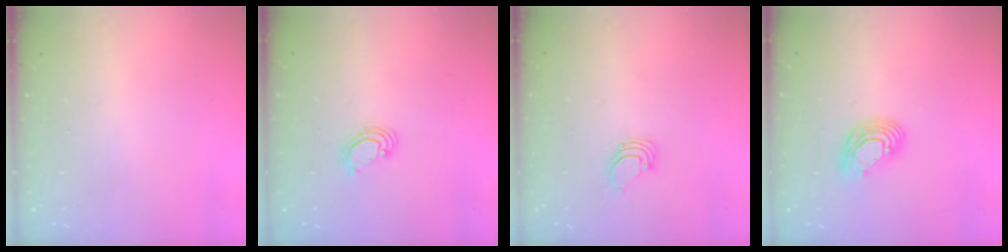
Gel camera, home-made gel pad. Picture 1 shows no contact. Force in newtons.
{"total": 2.8, "press": 2.8, "slide": 0.2}
{"total": 2.2, "press": 2.2, "slide": 0.2}
{"total": 10.5, "press": 10.4, "slide": 1.9}